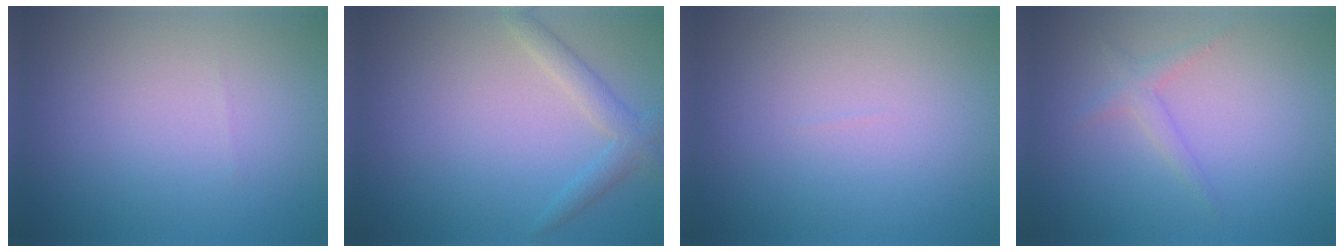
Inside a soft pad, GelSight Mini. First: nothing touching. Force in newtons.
{"total": 2.2, "press": 2.2, "slide": 0.1}
{"total": 0.0}
{"total": 1.4, "press": 1.4, "slide": 0.1}